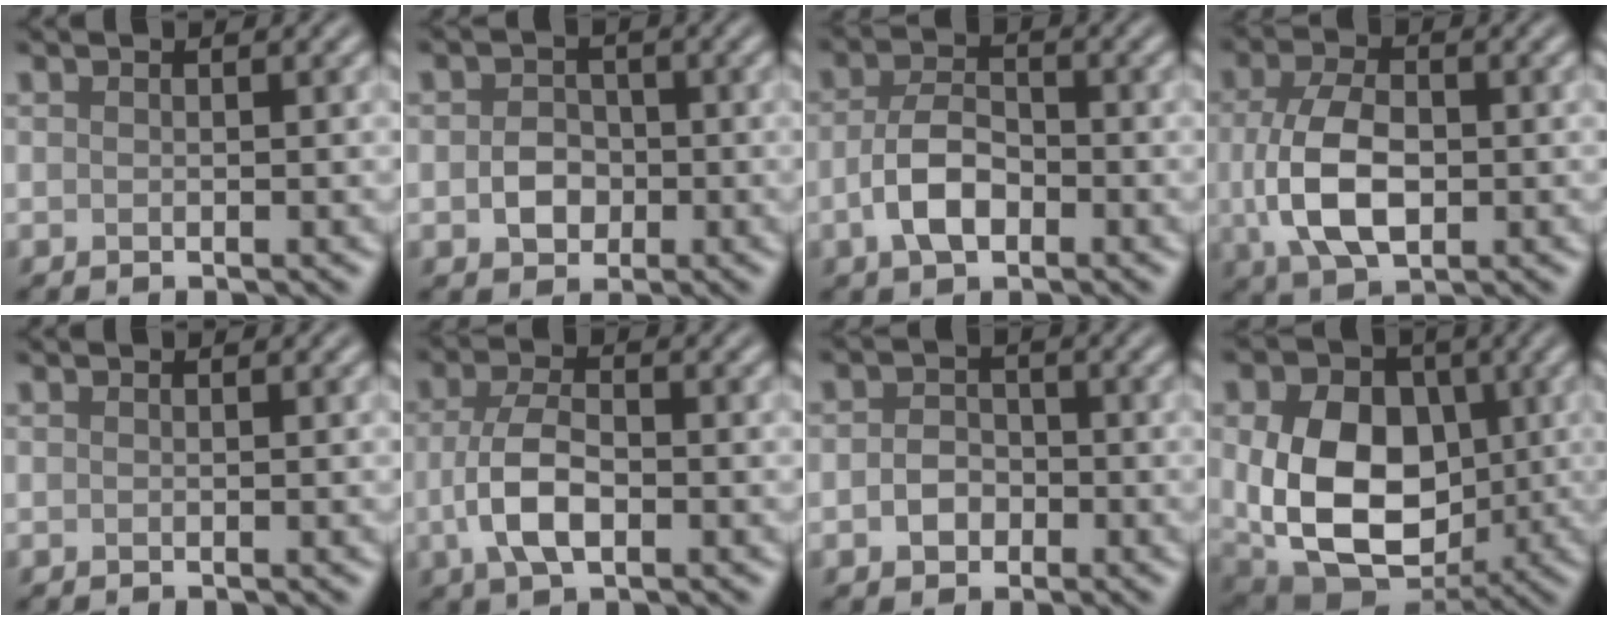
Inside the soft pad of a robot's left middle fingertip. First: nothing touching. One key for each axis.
{"total": 2.8, "fx": -0.5, "fy": 2.3, "fz": 1.4, "tx": -0.022, "ty": -0.001, "tz": -0.014}
{"total": 4.5, "fx": -1.5, "fy": 2.6, "fz": 3.3, "tx": -0.066, "ty": 0.002, "tz": -0.034}
{"total": 6.8, "fx": -0.5, "fy": 4.2, "fz": 5.4, "tx": -0.120, "ty": -0.007, "tz": -0.009}
{"total": 0.0}
{"total": 4.7, "fx": -1.1, "fy": 2.4, "fz": 3.9, "tx": -0.083, "ty": -0.001, "tz": -0.025}
{"total": 2.5, "fx": -0.8, "fy": 2.0, "fz": 1.2, "tx": -0.020, "ty": -0.001, "tz": -0.021}
{"total": 12.5, "fx": 0.0, "fy": 9.1, "fz": 8.6, "tx": -0.148, "ty": -0.017, "tz": 0.010}